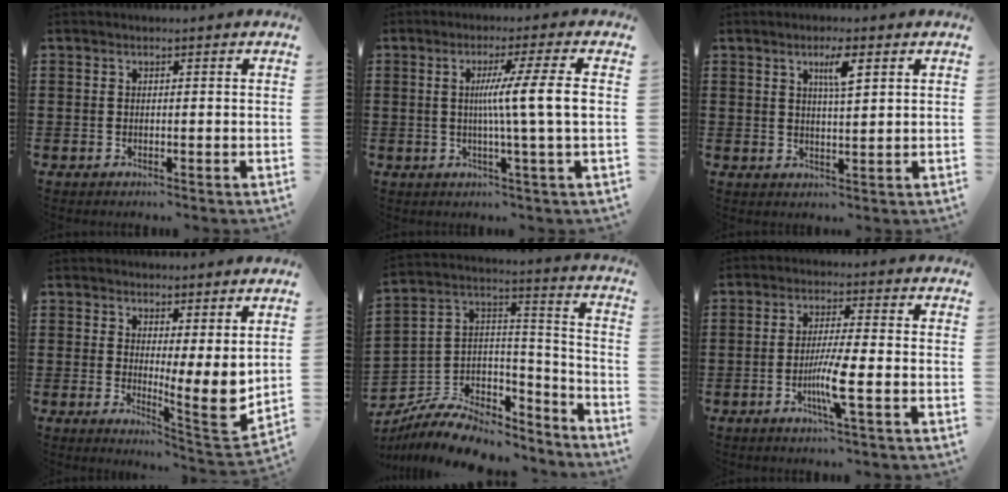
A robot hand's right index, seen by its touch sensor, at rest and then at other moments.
{"total": 8.7, "force": [0.5, -0.7, 8.7], "torque": [-0.158, -0.004, 0.000]}
{"total": 4.0, "force": [1.9, 0.7, 3.4], "torque": [-0.064, 0.004, 0.028]}
{"total": 6.4, "force": [3.0, 1.7, 5.4], "torque": [-0.066, -0.041, 0.055]}
{"total": 8.1, "force": [-6.5, 4.0, 2.6], "torque": [-0.058, 0.011, -0.124]}
{"total": 6.1, "force": [-1.9, -0.1, 5.8], "torque": [-0.112, -0.017, -0.037]}